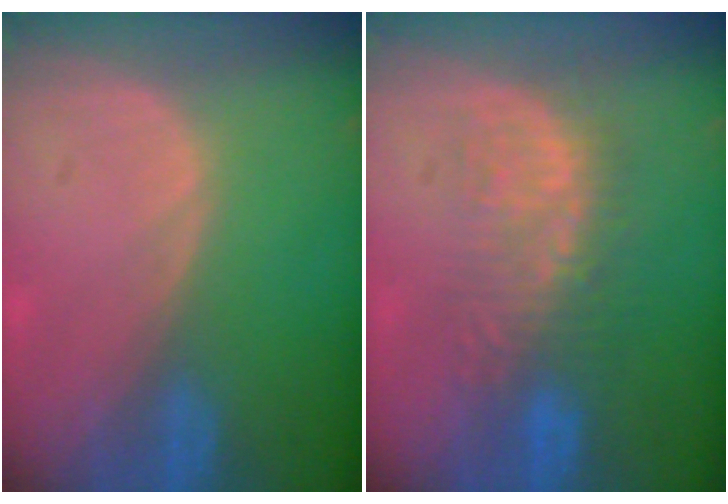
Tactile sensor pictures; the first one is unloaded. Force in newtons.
{"total": 6.8, "press": 6.7, "slide": 1.4}